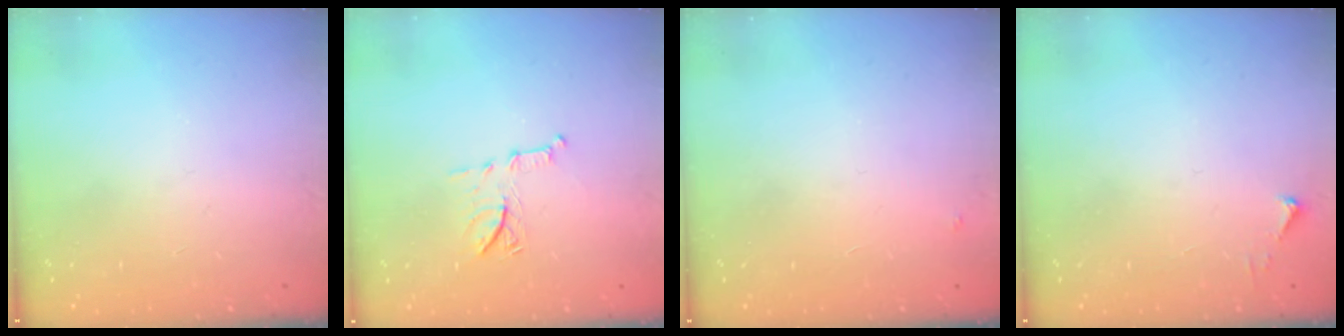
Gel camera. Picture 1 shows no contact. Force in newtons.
{"total": 8.6, "press": 8.5, "slide": 1.1}
{"total": 3.8, "press": 3.8, "slide": 0.2}
{"total": 2.5, "press": 2.5, "slide": 0.3}